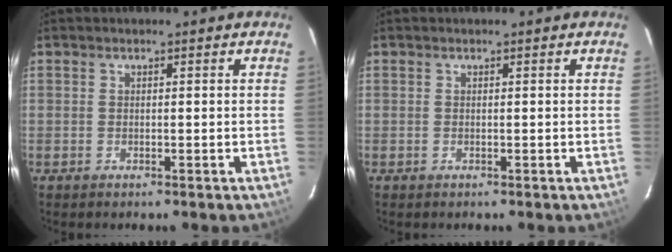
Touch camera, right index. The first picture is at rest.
{"total": 0.0}